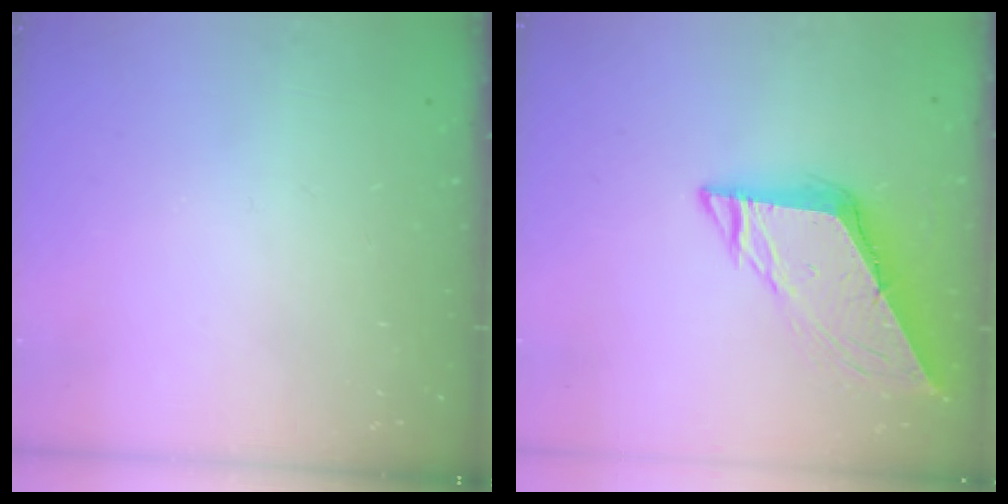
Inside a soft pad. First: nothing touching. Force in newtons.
{"total": 8.9, "press": 8.9, "slide": 1.0}